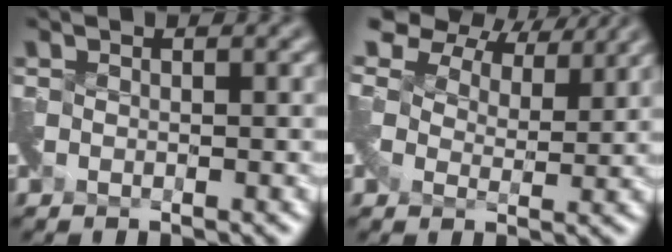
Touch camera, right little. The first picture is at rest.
{"total": 7.0, "force": [5.5, 3.3, 2.9], "torque": [-0.068, 0.023, 0.084]}